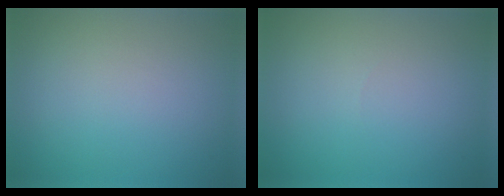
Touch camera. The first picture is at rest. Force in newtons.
{"total": 0.0}